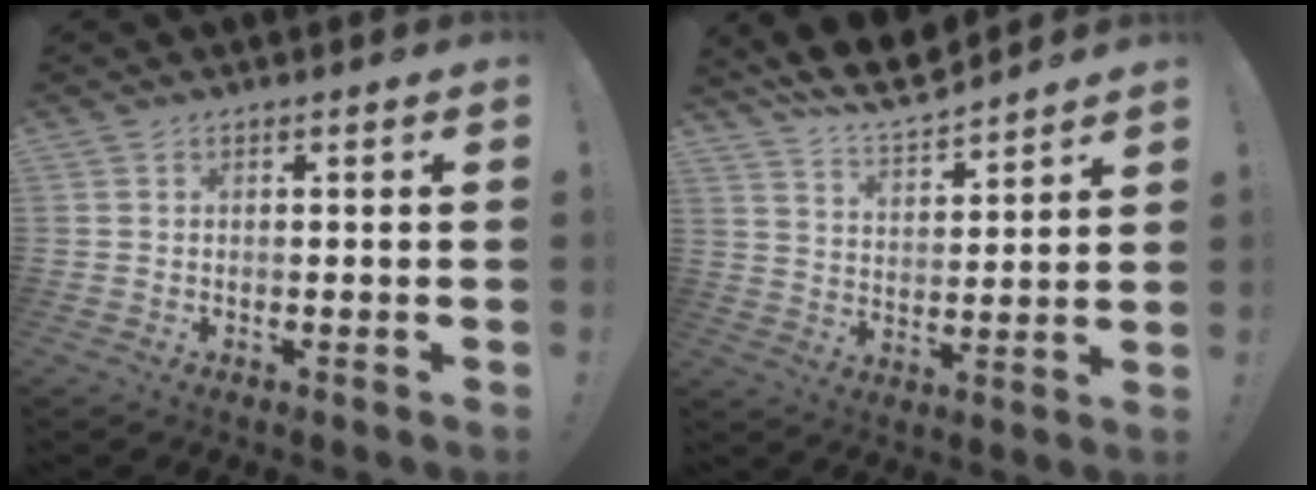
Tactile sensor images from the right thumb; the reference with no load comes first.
{"total": 10.0, "force": [9.2, 2.4, 3.4], "torque": [-0.077, -0.071, 0.168]}